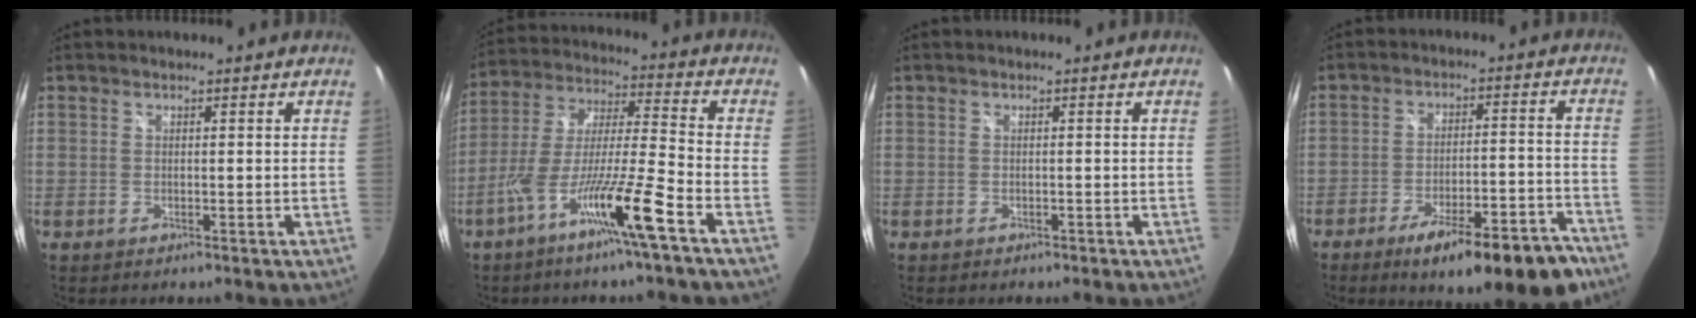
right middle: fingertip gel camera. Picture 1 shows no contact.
{"total": 13.4, "force": [-7.6, -0.4, 11.1], "torque": [-0.216, -0.007, -0.144]}
{"total": 0.8, "force": [-0.7, 0.5, 0.1], "torque": [-0.006, -0.002, -0.009]}
{"total": 16.7, "force": [-12.0, 3.9, 10.9], "torque": [-0.158, -0.016, -0.164]}